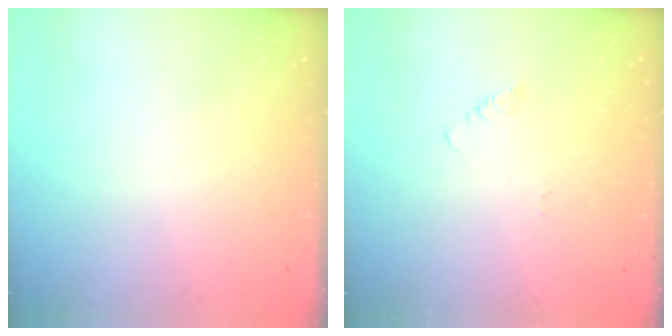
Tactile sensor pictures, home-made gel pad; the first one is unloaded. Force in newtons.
{"total": 1.9, "press": 1.9, "slide": 0.4}